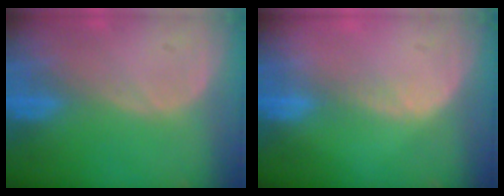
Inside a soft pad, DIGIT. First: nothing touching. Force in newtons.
{"total": 1.5, "press": 1.0, "slide": 1.1}